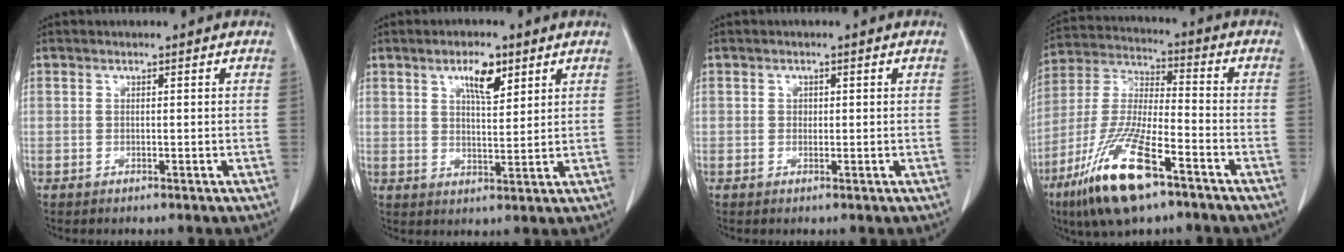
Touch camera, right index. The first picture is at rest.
{"total": 5.4, "force": [3.1, 1.8, 4.1], "torque": [-0.073, 0.001, 0.053]}
{"total": 0.8, "force": [0.2, 0.8, 0.4], "torque": [-0.003, 0.002, 0.002]}
{"total": 16.6, "force": [-9.5, 3.3, 13.2], "torque": [-0.287, -0.036, -0.173]}